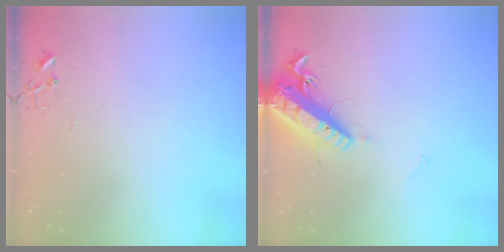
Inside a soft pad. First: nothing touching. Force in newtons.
{"total": 16.3, "press": 15.9, "slide": 3.8}